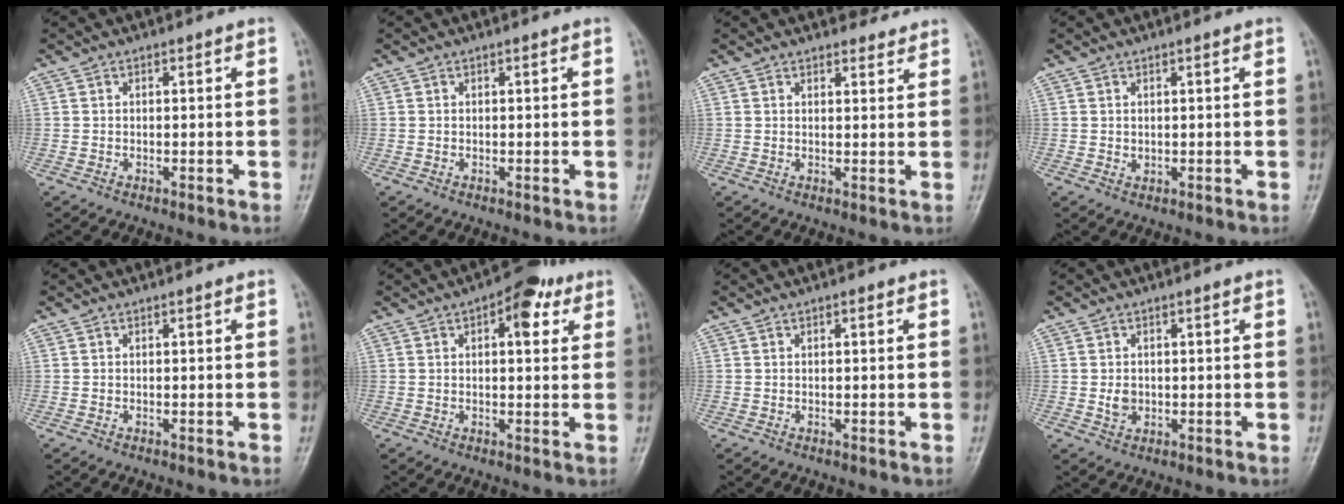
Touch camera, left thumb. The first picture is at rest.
{"total": 0.0}
{"total": 3.0, "force": [2.8, 1.0, 0.4], "torque": [0.014, -0.016, 0.033]}
{"total": 1.0, "force": [0.5, 0.6, 0.6], "torque": [-0.006, -0.004, 0.011]}
{"total": 0.0}
{"total": 7.7, "force": [3.5, 3.6, 5.9], "torque": [-0.052, -0.002, 0.038]}
{"total": 0.6, "force": [0.3, 0.2, 0.5], "torque": [-0.010, 0.000, 0.004]}
{"total": 2.0, "force": [0.1, 1.6, 1.2], "torque": [-0.016, -0.002, 0.006]}